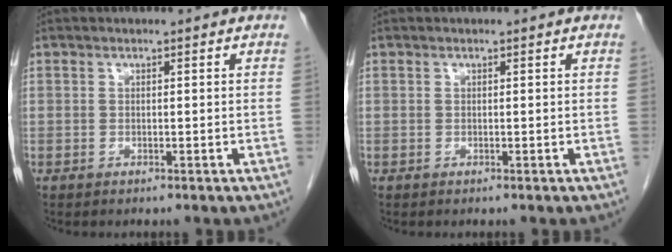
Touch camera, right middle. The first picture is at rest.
{"total": 0.0}